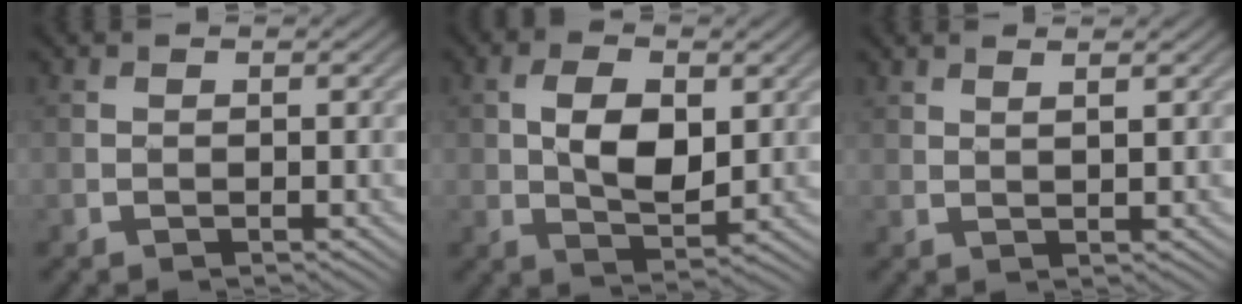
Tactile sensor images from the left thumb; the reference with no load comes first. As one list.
[{"total": 6.5, "force": [1.0, 3.5, 5.4], "torque": [-0.106, -0.001, 0.018]}, {"total": 1.6, "force": [1.1, 0.2, 1.1], "torque": [-0.017, -0.004, 0.020]}]